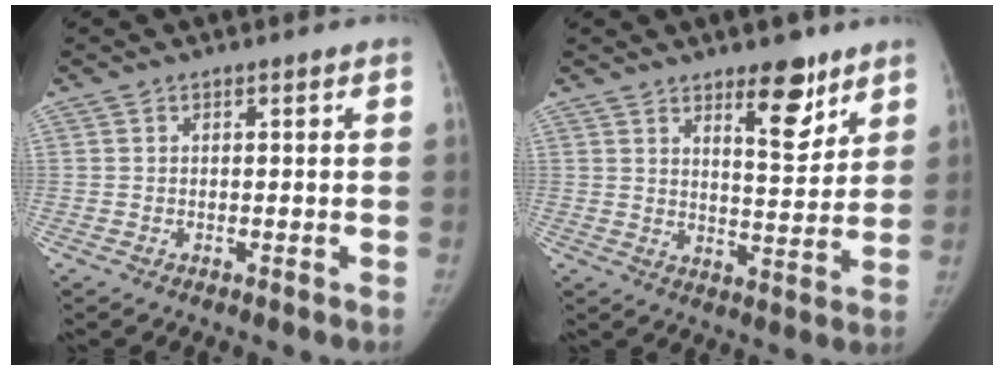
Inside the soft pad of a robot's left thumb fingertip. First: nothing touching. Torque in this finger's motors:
{"motor_torque": [0.21, 0.13, 0.77, -0.93, 0.20]}